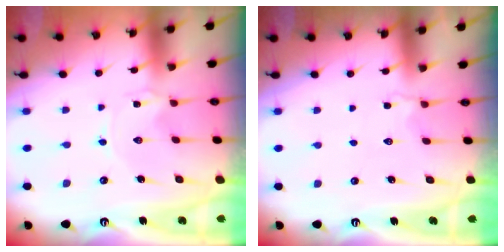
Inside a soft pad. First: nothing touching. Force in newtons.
{"total": 2.3, "press": 2.0, "slide": 1.2}